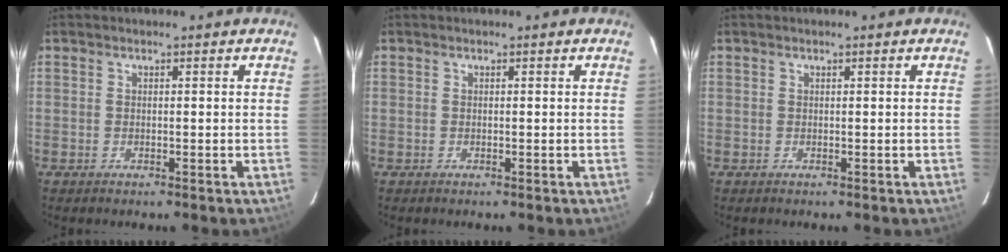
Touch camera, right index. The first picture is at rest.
{"total": 0.0}
{"total": 0.0}